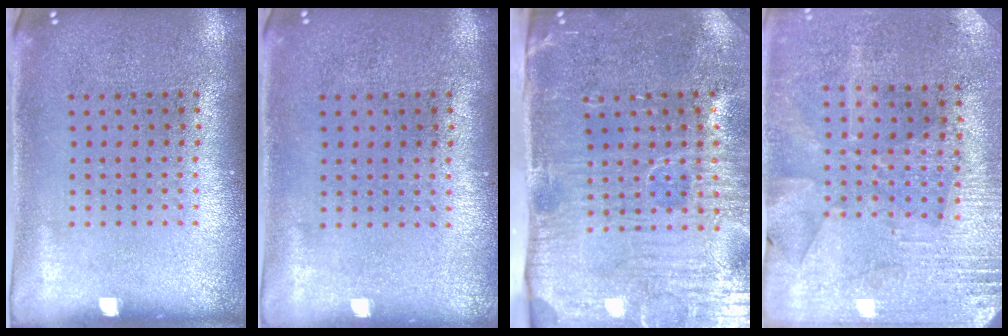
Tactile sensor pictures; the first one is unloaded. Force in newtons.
{"total": 0.0}
{"total": 5.1, "press": 4.4, "slide": 2.7}
{"total": 2.9, "press": 2.8, "slide": 0.8}